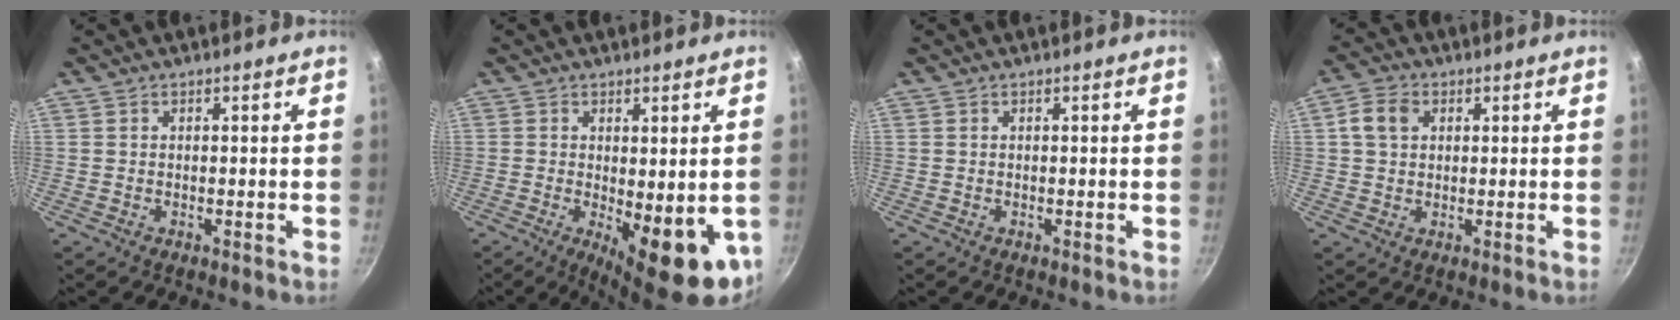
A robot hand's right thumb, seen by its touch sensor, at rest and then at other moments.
{"total": 12.0, "force": [-2.3, 4.5, 10.9], "torque": [-0.128, -0.012, -0.017]}
{"total": 0.0}
{"total": 5.3, "force": [1.4, 4.0, 3.1], "torque": [-0.046, 0.007, 0.018]}